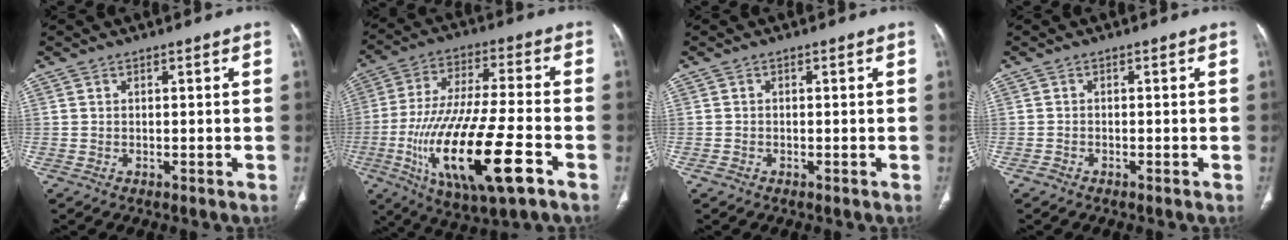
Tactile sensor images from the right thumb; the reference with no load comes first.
{"total": 22.1, "force": [-7.9, 6.2, 19.7], "torque": [-0.409, 0.006, -0.129]}
{"total": 1.0, "force": [-0.6, 0.7, 0.2], "torque": [-0.005, 0.002, -0.013]}
{"total": 0.8, "force": [-0.7, 0.3, 0.1], "torque": [-0.007, -0.001, -0.019]}